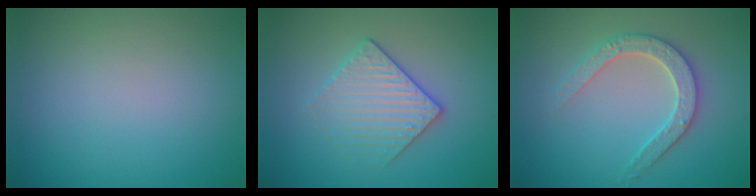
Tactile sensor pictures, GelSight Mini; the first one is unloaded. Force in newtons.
{"total": 3.1, "press": 2.9, "slide": 1.2}
{"total": 3.0, "press": 2.9, "slide": 0.6}